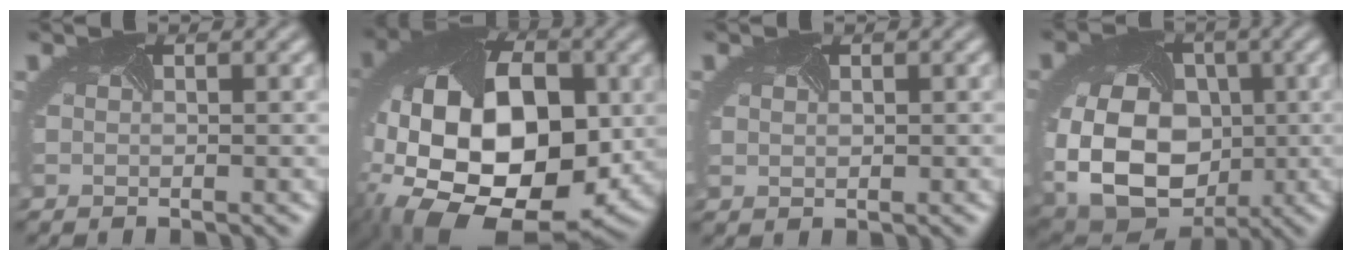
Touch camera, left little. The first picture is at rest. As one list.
[{"total": 19.7, "force": [-3.6, 13.0, 14.3], "torque": [-0.267, -0.046, -0.027]}, {"total": 0.7, "force": [0.3, 0.6, 0.3], "torque": [-0.010, 0.002, 0.010]}, {"total": 13.9, "force": [-1.4, 10.7, 8.8], "torque": [-0.171, -0.036, -0.013]}]